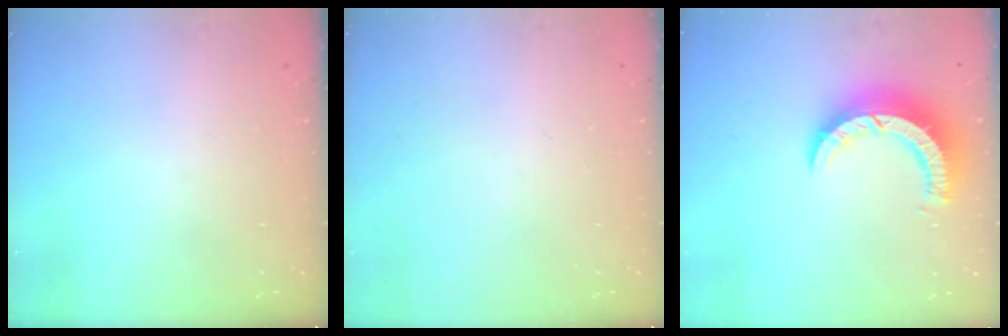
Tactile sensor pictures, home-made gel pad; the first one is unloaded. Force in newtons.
{"total": 0.0}
{"total": 10.3, "press": 10.2, "slide": 1.1}